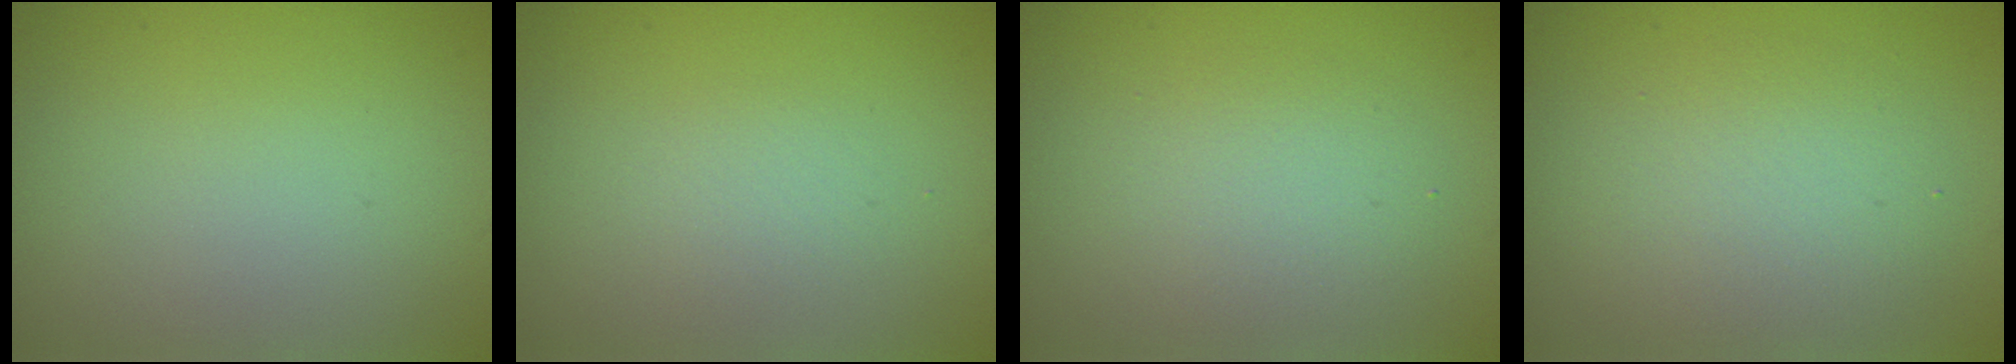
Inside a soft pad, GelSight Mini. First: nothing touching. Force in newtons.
{"total": 1.2, "press": 1.2, "slide": 0.1}
{"total": 2.6, "press": 2.6, "slide": 0.2}
{"total": 4.1, "press": 4.1, "slide": 0.1}